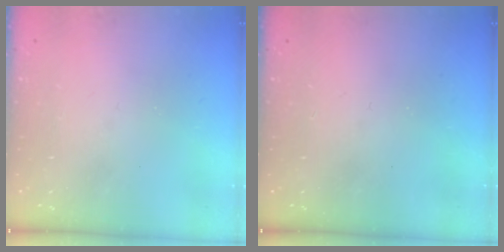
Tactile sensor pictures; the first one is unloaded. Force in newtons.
{"total": 0.0}